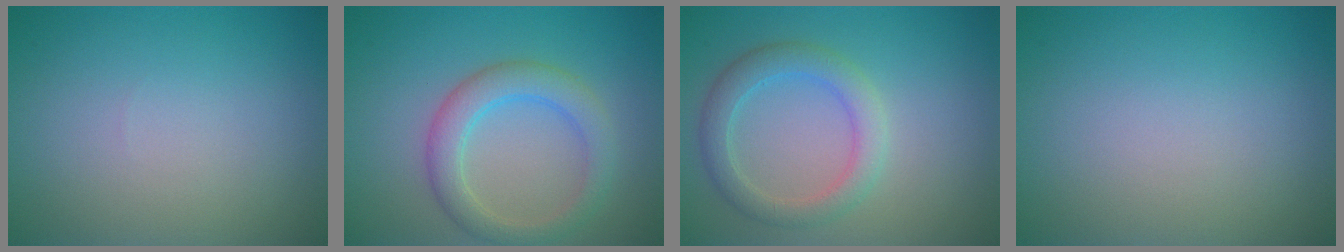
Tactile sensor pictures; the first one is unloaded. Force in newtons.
{"total": 3.8, "press": 3.8, "slide": 0.2}
{"total": 3.3, "press": 3.3, "slide": 0.2}
{"total": 0.0}